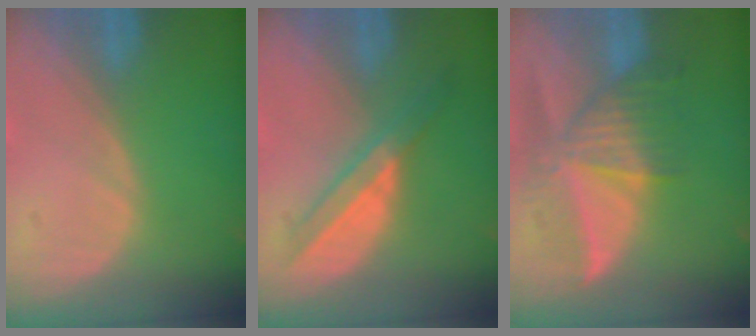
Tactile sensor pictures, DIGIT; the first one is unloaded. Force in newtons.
{"total": 5.9, "press": 5.3, "slide": 2.5}
{"total": 8.4, "press": 7.9, "slide": 2.9}